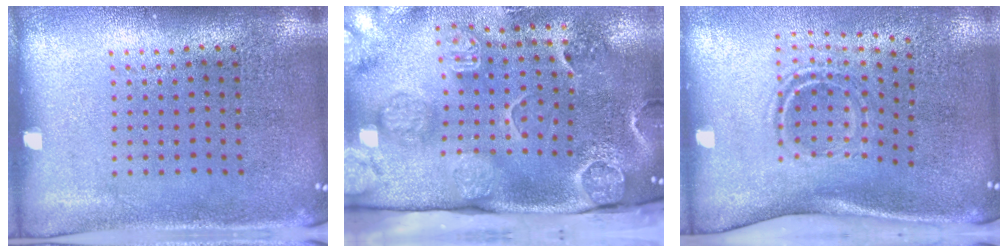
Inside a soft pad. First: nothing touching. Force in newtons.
{"total": 4.6, "press": 3.4, "slide": 3.1}
{"total": 1.8, "press": 1.1, "slide": 1.4}